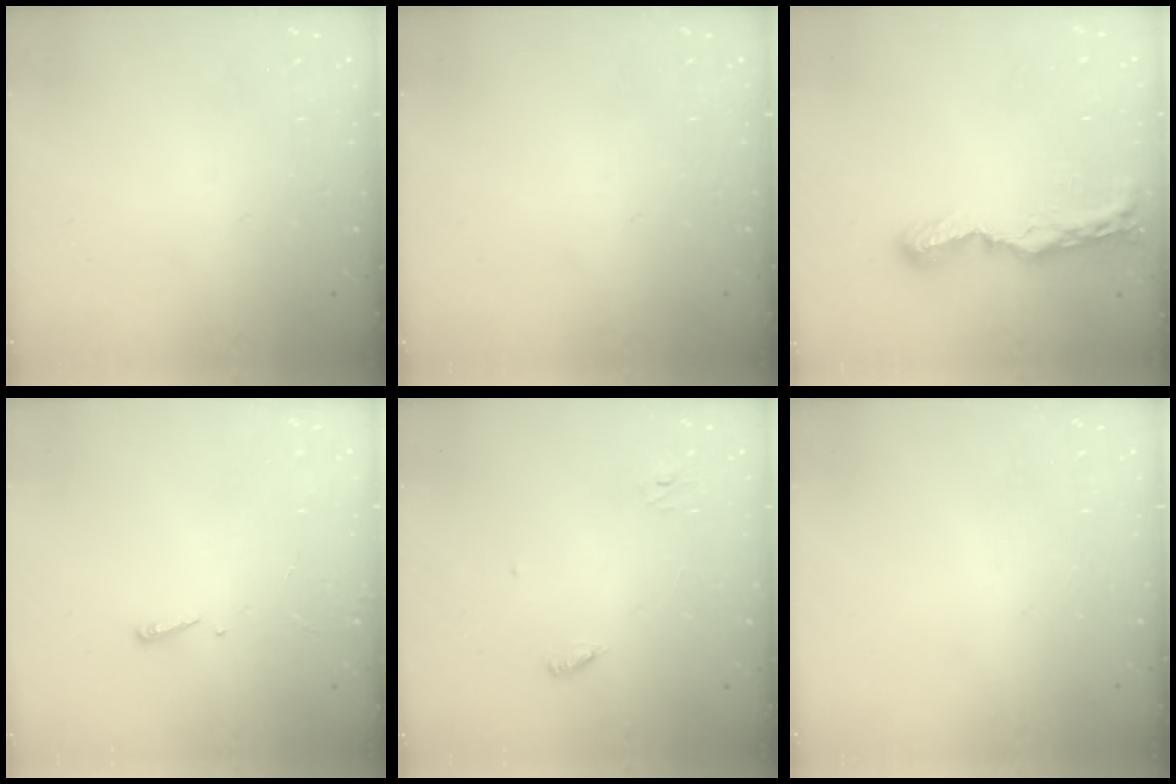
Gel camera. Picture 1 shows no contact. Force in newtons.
{"total": 0.0}
{"total": 8.8, "press": 8.8, "slide": 0.3}
{"total": 2.4, "press": 2.4, "slide": 0.2}
{"total": 3.4, "press": 3.4, "slide": 0.3}
{"total": 0.0}